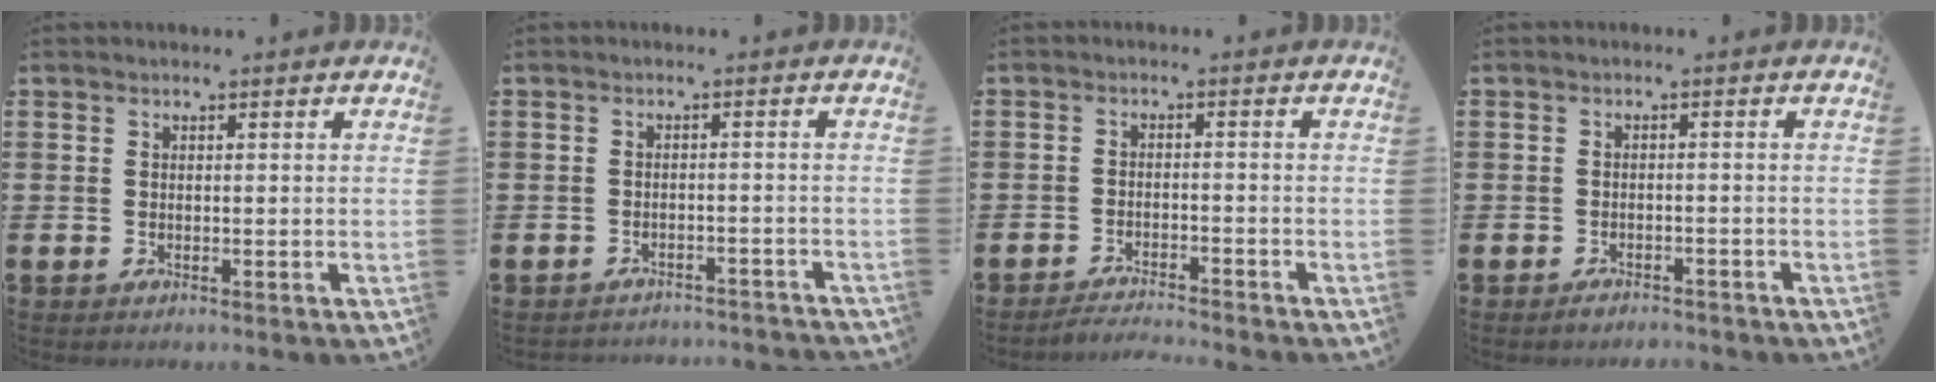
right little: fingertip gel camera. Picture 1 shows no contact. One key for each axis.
{"total": 1.8, "fx": -1.8, "fy": -0.1, "fz": -0.1, "tx": -0.003, "ty": 0.004, "tz": -0.039}
{"total": 2.2, "fx": -2.2, "fy": -0.3, "fz": 0.1, "tx": -0.004, "ty": 0.004, "tz": -0.045}
{"total": 1.3, "fx": -1.3, "fy": 0.2, "fz": 0.2, "tx": -0.008, "ty": 0.000, "tz": -0.026}